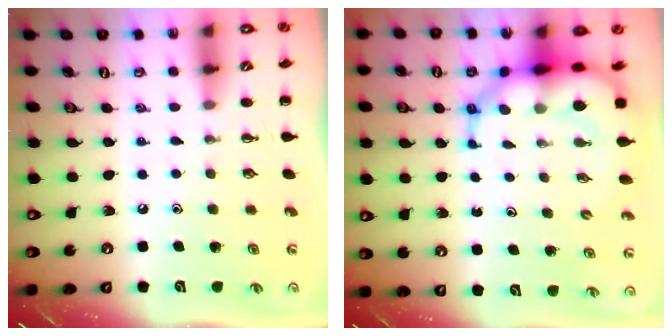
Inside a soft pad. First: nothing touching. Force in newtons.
{"total": 9.3, "press": 8.9, "slide": 2.8}